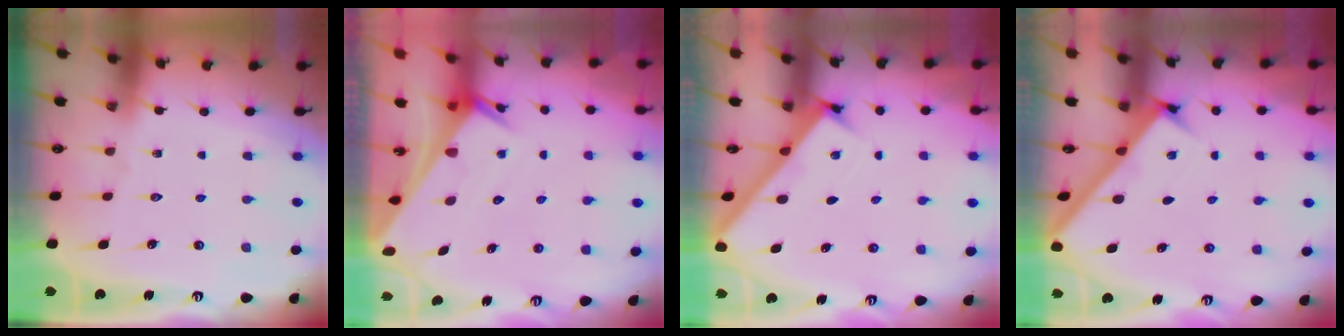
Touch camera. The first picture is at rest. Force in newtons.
{"total": 2.7, "press": 2.7, "slide": 0.1}
{"total": 2.6, "press": 2.5, "slide": 0.3}
{"total": 2.7, "press": 2.7, "slide": 0.3}